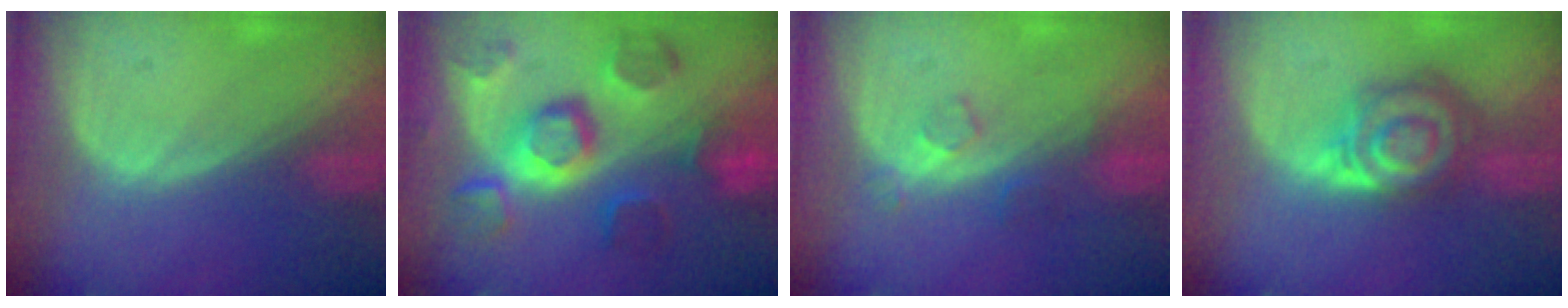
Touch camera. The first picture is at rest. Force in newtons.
{"total": 11.5, "press": 10.0, "slide": 5.6}
{"total": 2.5, "press": 2.5, "slide": 0.3}
{"total": 7.9, "press": 6.9, "slide": 3.7}